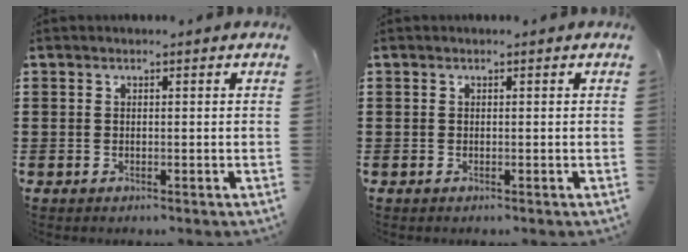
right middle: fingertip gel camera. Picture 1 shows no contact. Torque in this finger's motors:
{"motor_torque": [-0.30, 0.53, 0.08, 0.02]}